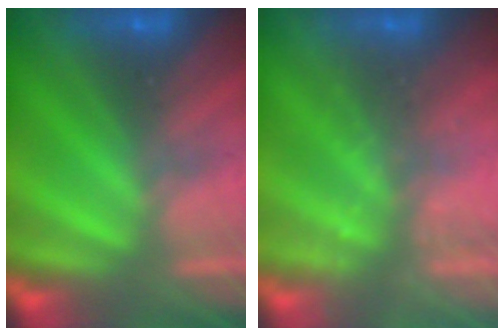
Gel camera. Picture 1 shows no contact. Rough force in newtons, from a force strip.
{"total": 2.1}